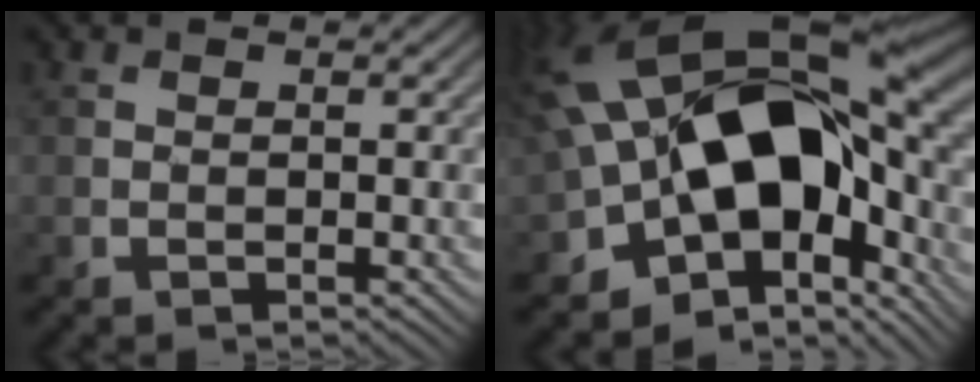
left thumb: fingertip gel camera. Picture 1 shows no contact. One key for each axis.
{"total": 19.5, "fx": 0.2, "fy": 12.7, "fz": 14.7, "tx": -0.251, "ty": -0.011, "tz": 0.016}